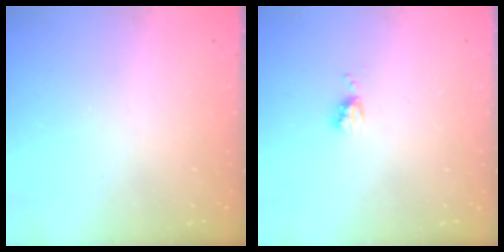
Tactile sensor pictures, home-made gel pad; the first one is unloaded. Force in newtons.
{"total": 4.1, "press": 4.0, "slide": 0.5}